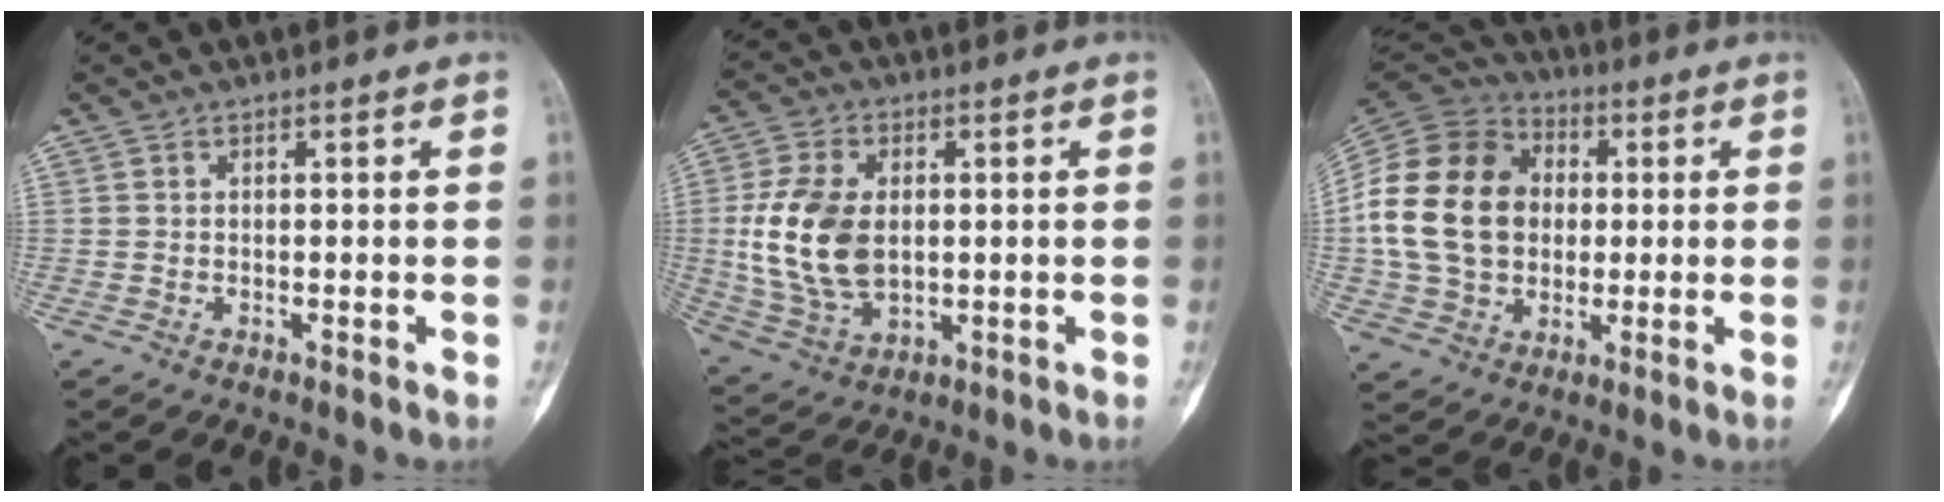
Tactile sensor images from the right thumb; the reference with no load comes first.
{"total": 14.5, "force": [0.8, 9.3, 11.1], "torque": [-0.216, -0.005, 0.025]}
{"total": 21.6, "force": [0.9, 16.9, 13.5], "torque": [-0.256, 0.025, 0.023]}